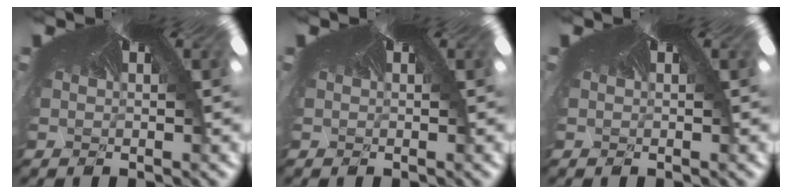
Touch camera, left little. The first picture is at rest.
{"total": 0.0}
{"total": 0.0}